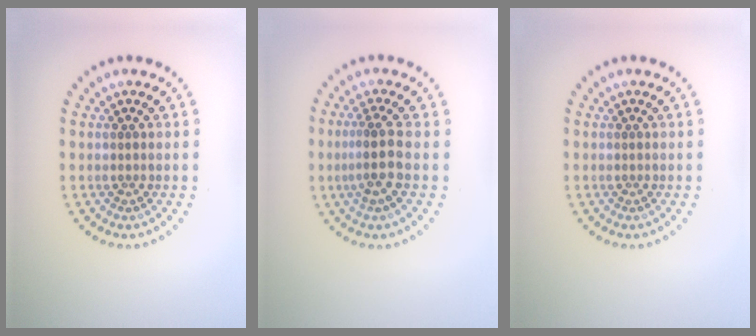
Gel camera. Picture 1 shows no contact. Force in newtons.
{"total": 2.6, "press": 2.0, "slide": 1.7}
{"total": 0.0}